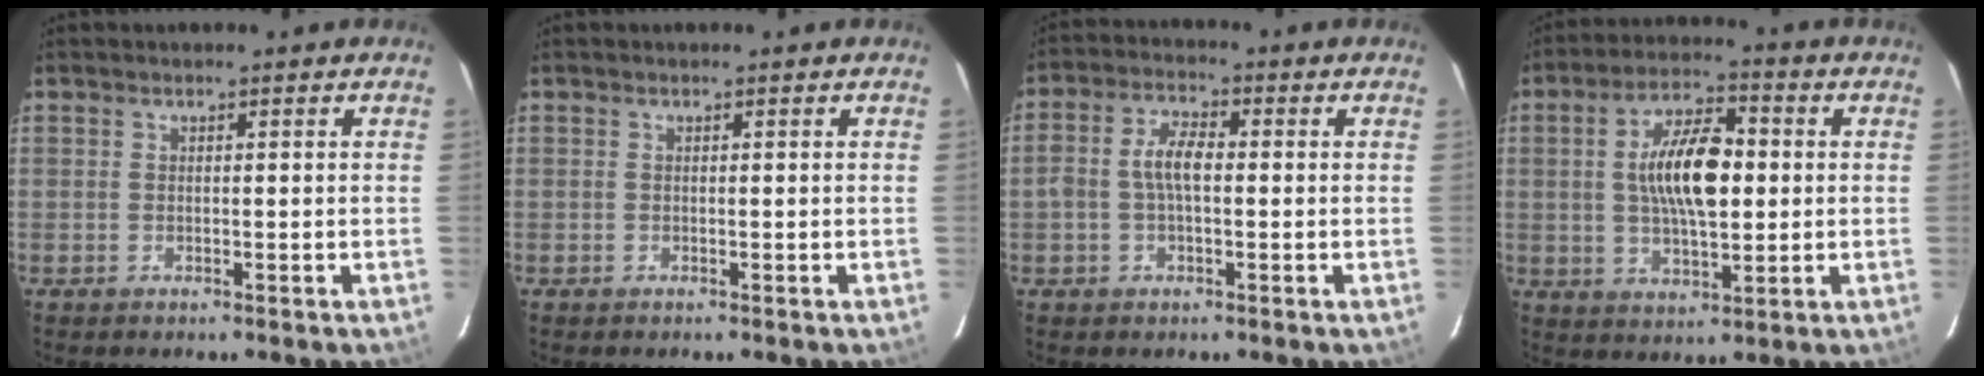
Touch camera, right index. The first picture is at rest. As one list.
[{"total": 0.0}, {"total": 5.6, "force": [-0.3, 2.6, 4.9], "torque": [-0.101, 0.014, -0.007]}, {"total": 12.5, "force": [1.0, 5.4, 11.3], "torque": [-0.201, 0.011, 0.017]}]